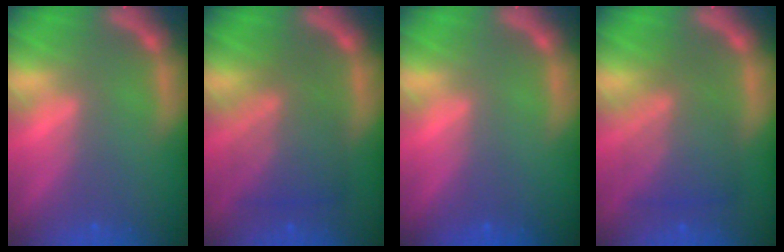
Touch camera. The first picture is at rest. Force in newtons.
{"total": 6.5}
{"total": 0.0}
{"total": 6.5}